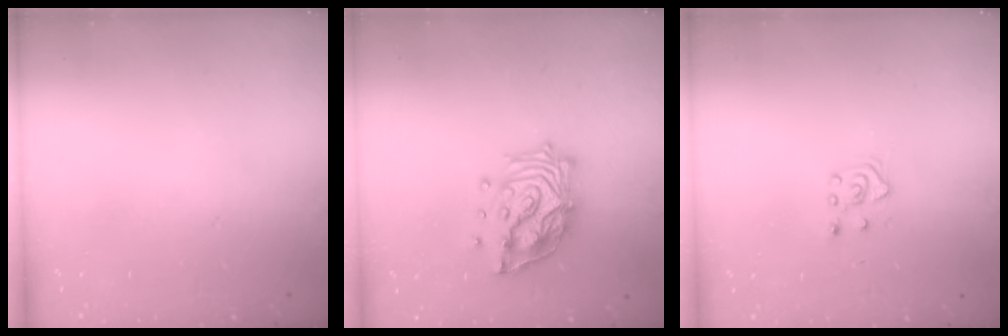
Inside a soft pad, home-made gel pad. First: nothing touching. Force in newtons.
{"total": 15.2, "press": 15.1, "slide": 1.7}
{"total": 4.9, "press": 4.8, "slide": 0.8}